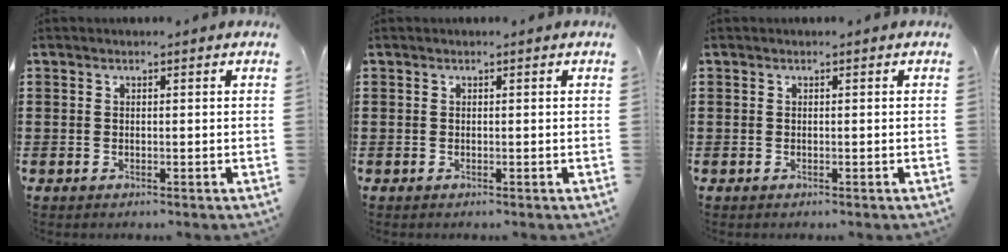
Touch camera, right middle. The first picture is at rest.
{"total": 0.0}
{"total": 0.0}